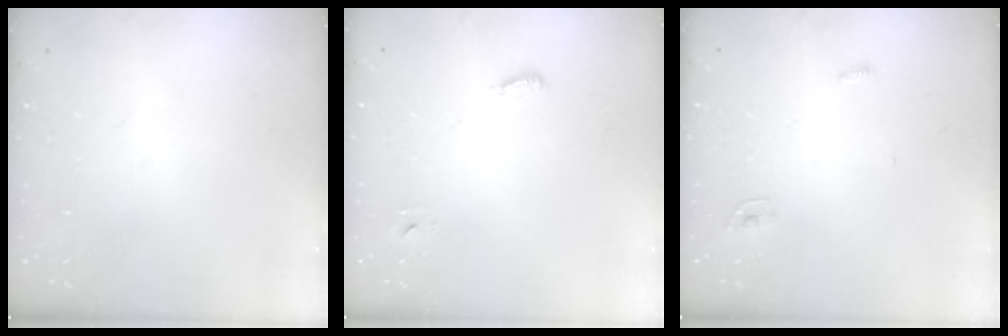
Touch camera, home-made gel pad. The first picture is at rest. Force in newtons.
{"total": 3.2, "press": 2.9, "slide": 1.4}
{"total": 2.4, "press": 2.4, "slide": 0.2}